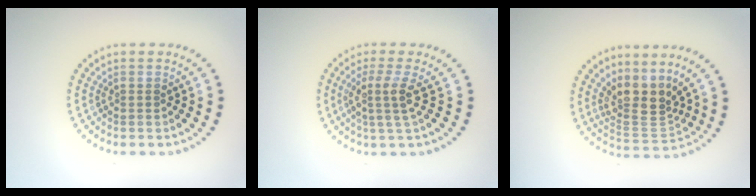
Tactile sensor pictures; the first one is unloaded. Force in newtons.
{"total": 2.7, "press": 2.0, "slide": 1.8}
{"total": 3.8, "press": 2.8, "slide": 2.5}